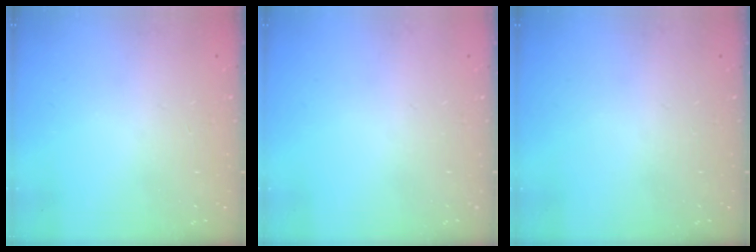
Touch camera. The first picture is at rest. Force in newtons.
{"total": 0.0}
{"total": 0.0}